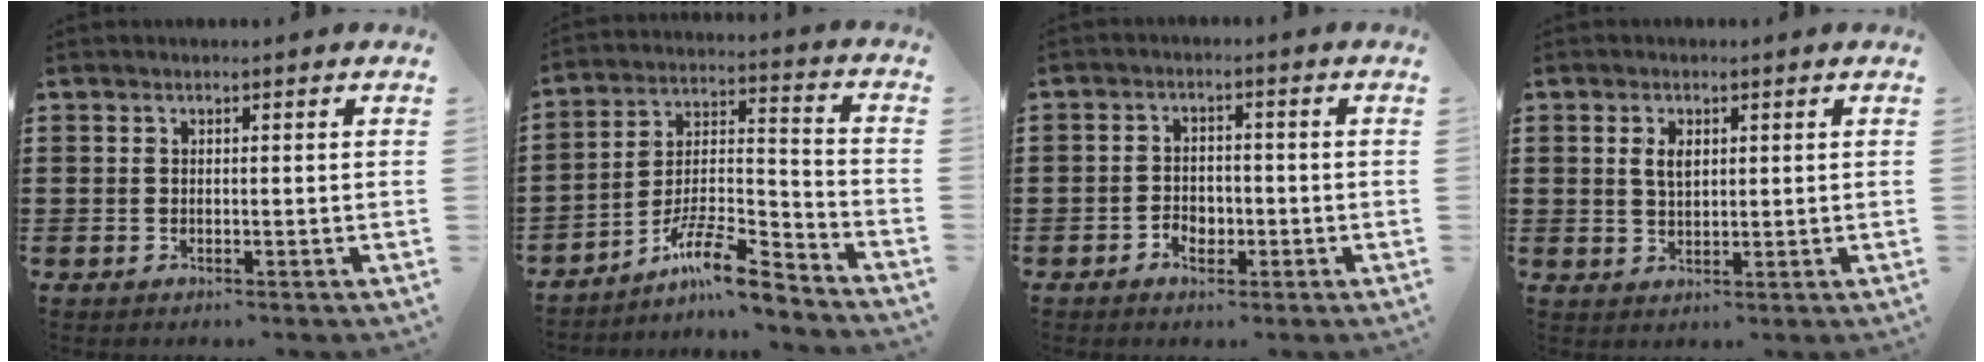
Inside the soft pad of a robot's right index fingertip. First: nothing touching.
{"total": 10.2, "force": [-8.0, 1.9, 6.0], "torque": [-0.114, 0.010, -0.156]}
{"total": 2.9, "force": [-1.5, 2.0, 1.5], "torque": [-0.031, 0.002, -0.030]}
{"total": 2.8, "force": [0.8, 1.5, 2.2], "torque": [-0.048, 0.006, 0.014]}